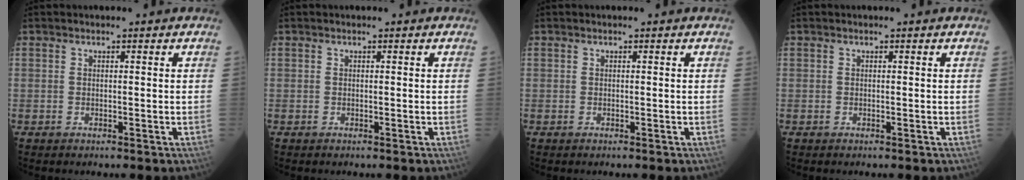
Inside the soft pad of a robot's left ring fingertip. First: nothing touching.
{"total": 0.0}
{"total": 0.0}
{"total": 0.0}